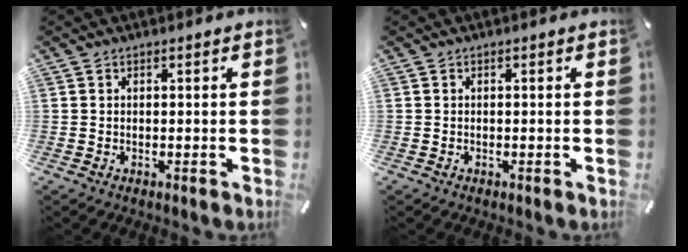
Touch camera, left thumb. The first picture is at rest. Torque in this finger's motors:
{"motor_torque": [0.00, 0.01, -0.06, 0.00, -0.02]}